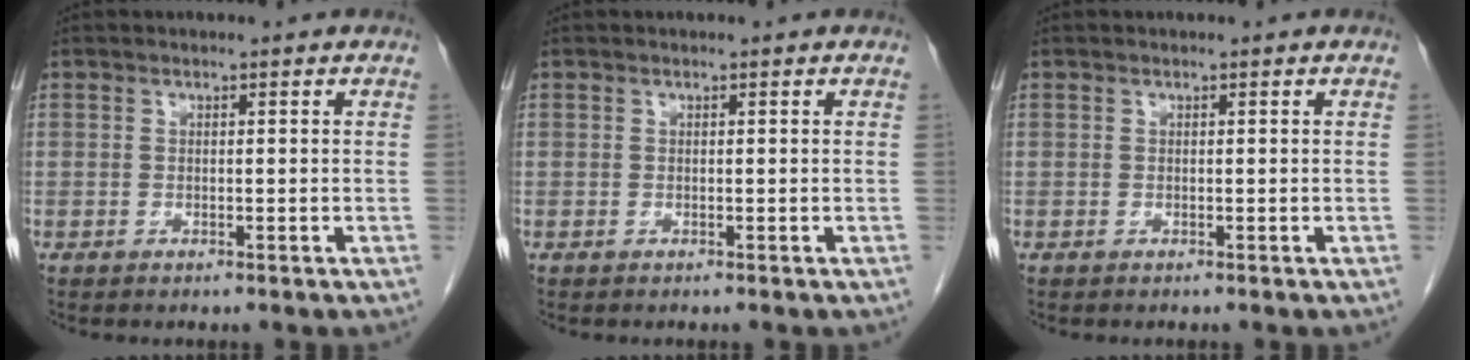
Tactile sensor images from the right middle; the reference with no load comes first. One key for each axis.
{"total": 0.0}
{"total": 0.0}